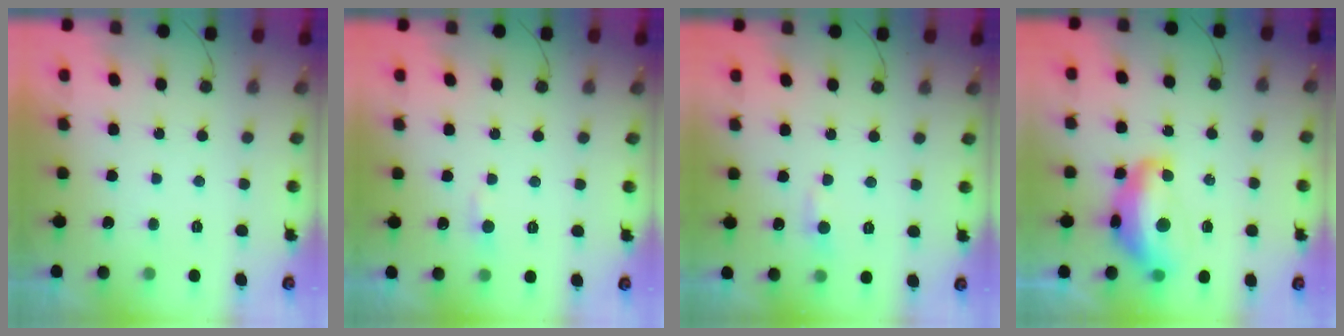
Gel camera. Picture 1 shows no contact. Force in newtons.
{"total": 3.8, "press": 3.8, "slide": 0.4}
{"total": 4.6, "press": 4.6, "slide": 0.5}
{"total": 13.7, "press": 13.6, "slide": 1.2}